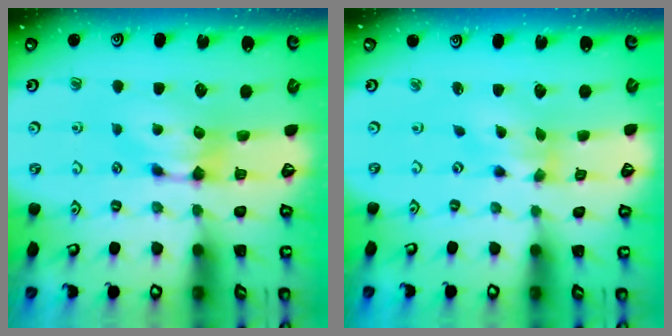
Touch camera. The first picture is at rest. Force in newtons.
{"total": 1.4, "press": 0.3, "slide": 1.4}